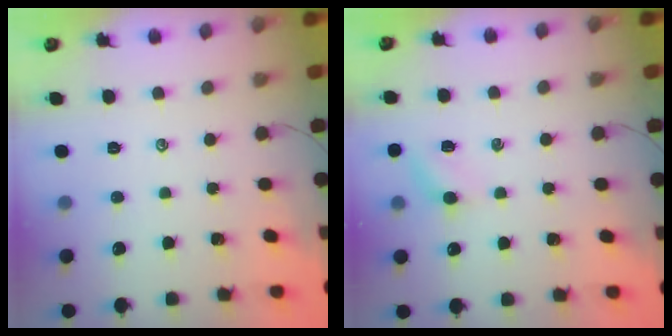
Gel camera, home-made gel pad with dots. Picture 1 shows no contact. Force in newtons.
{"total": 5.3, "press": 5.1, "slide": 1.6}